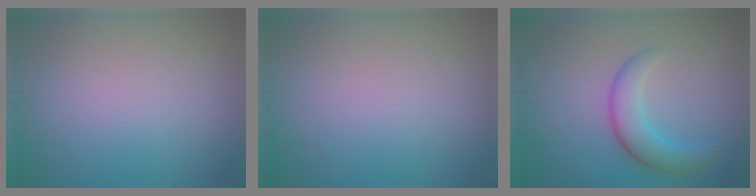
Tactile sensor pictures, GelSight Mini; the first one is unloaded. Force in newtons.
{"total": 0.0}
{"total": 3.9, "press": 3.9, "slide": 0.2}